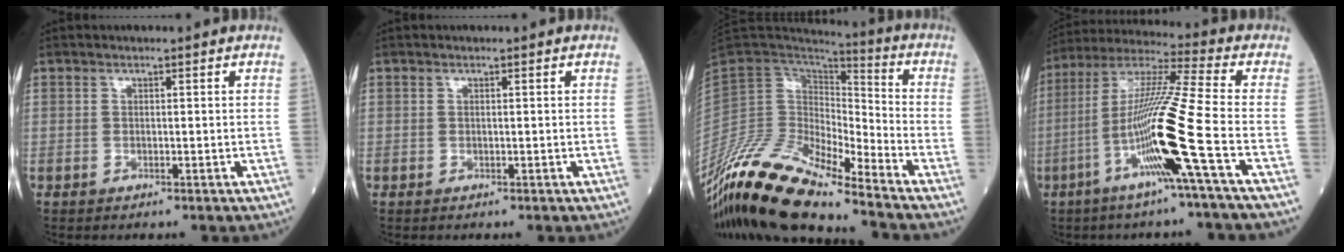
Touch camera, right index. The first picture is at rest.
{"total": 0.0}
{"total": 16.7, "force": [-13.8, 2.6, 9.0], "torque": [-0.171, 0.019, -0.259]}
{"total": 14.7, "force": [-5.3, -2.4, 13.5], "torque": [-0.263, -0.011, -0.105]}